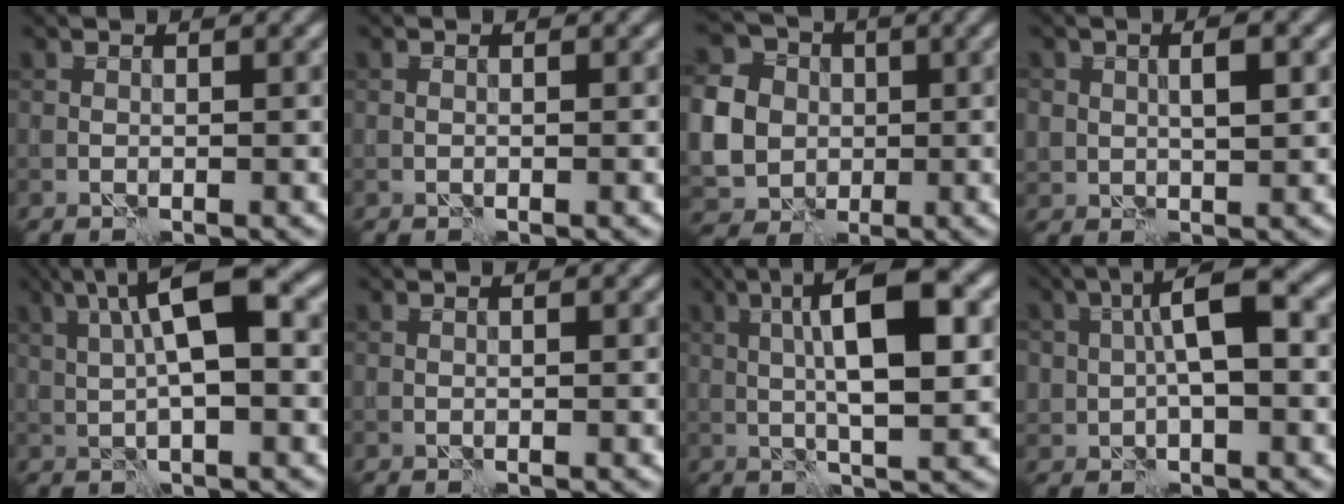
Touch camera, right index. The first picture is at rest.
{"total": 0.0}
{"total": 9.6, "force": [-0.2, 8.6, 4.2], "torque": [-0.109, -0.005, -0.025]}
{"total": 2.8, "force": [0.7, 1.5, 2.3], "torque": [-0.043, 0.002, 0.014]}
{"total": 7.8, "force": [1.8, 2.1, 7.3], "torque": [-0.120, 0.017, 0.024]}
{"total": 0.0}
{"total": 9.2, "force": [1.7, 2.4, 8.7], "torque": [-0.138, 0.009, 0.022]}
{"total": 5.8, "force": [0.9, 2.7, 5.1], "torque": [-0.087, 0.014, 0.011]}